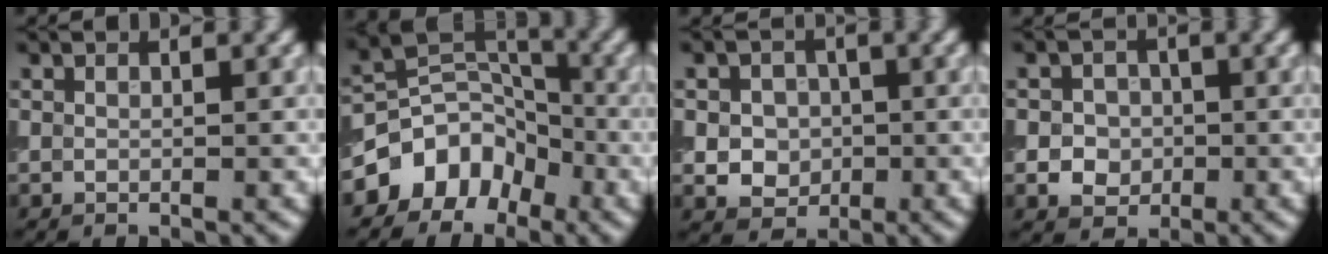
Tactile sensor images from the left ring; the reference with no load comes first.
{"total": 5.8, "force": [-3.4, 4.2, 2.1], "torque": [-0.015, 0.006, -0.070]}
{"total": 3.9, "force": [-0.2, 3.4, 1.8], "torque": [-0.018, 0.006, -0.019]}
{"total": 3.3, "force": [-0.5, 3.0, 1.3], "torque": [0.000, 0.004, -0.023]}